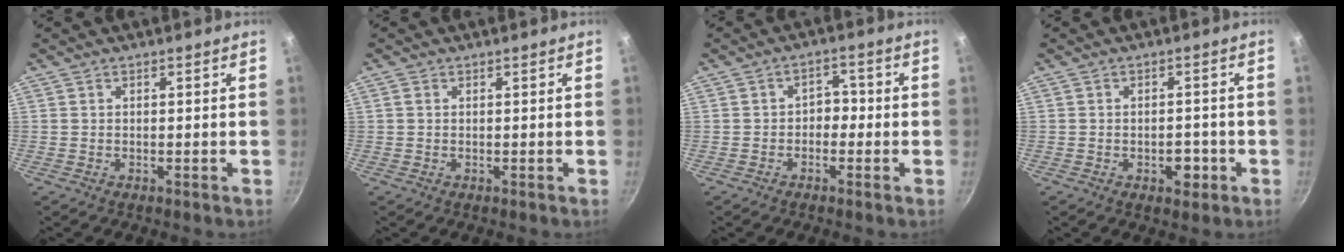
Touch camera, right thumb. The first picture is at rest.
{"total": 0.9, "force": [0.3, 0.7, 0.5], "torque": [-0.009, 0.002, 0.004]}
{"total": 3.5, "force": [-0.8, 2.6, 2.1], "torque": [0.000, 0.017, -0.020]}
{"total": 4.0, "force": [-1.6, 2.3, 2.8], "torque": [-0.021, 0.009, -0.018]}